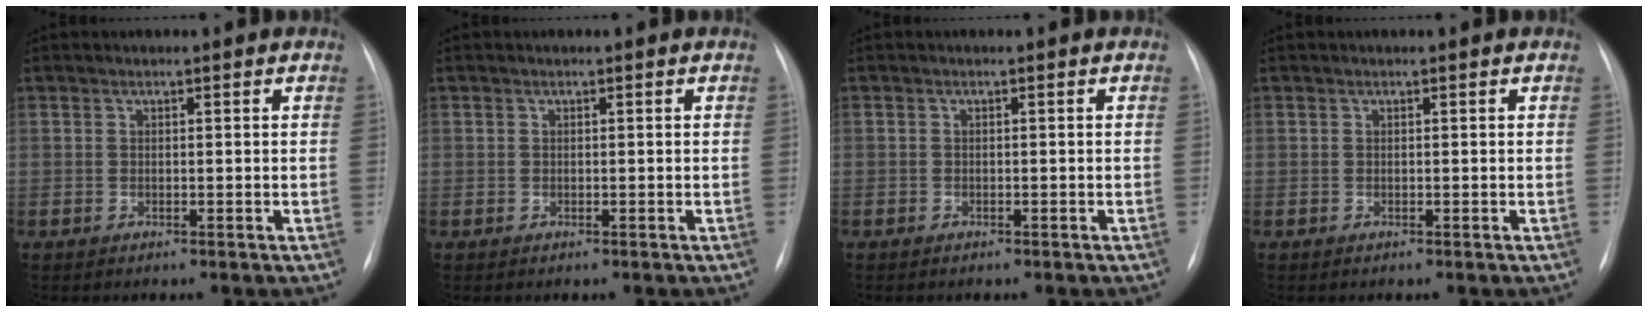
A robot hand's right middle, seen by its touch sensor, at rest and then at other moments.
{"total": 0.6, "force": [-0.1, 0.6, -0.1], "torque": [0.006, 0.007, -0.006]}
{"total": 0.5, "force": [-0.4, 0.4, 0.1], "torque": [-0.005, 0.003, -0.006]}
{"total": 0.0}